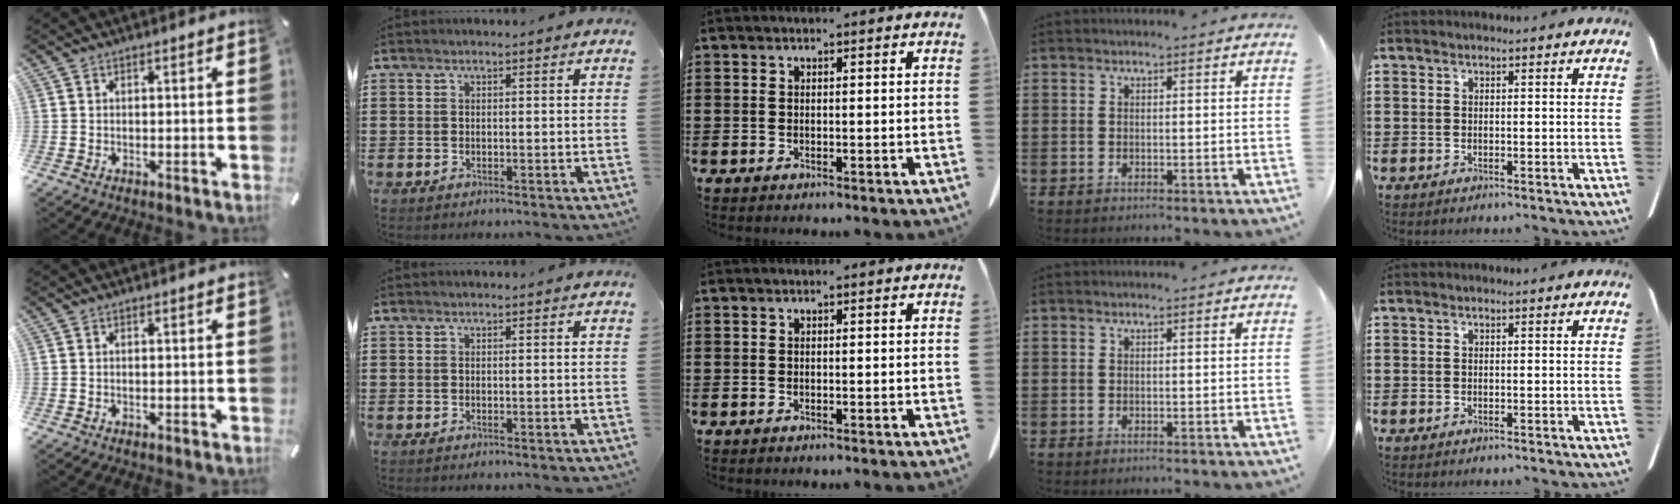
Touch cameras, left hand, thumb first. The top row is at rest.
{}